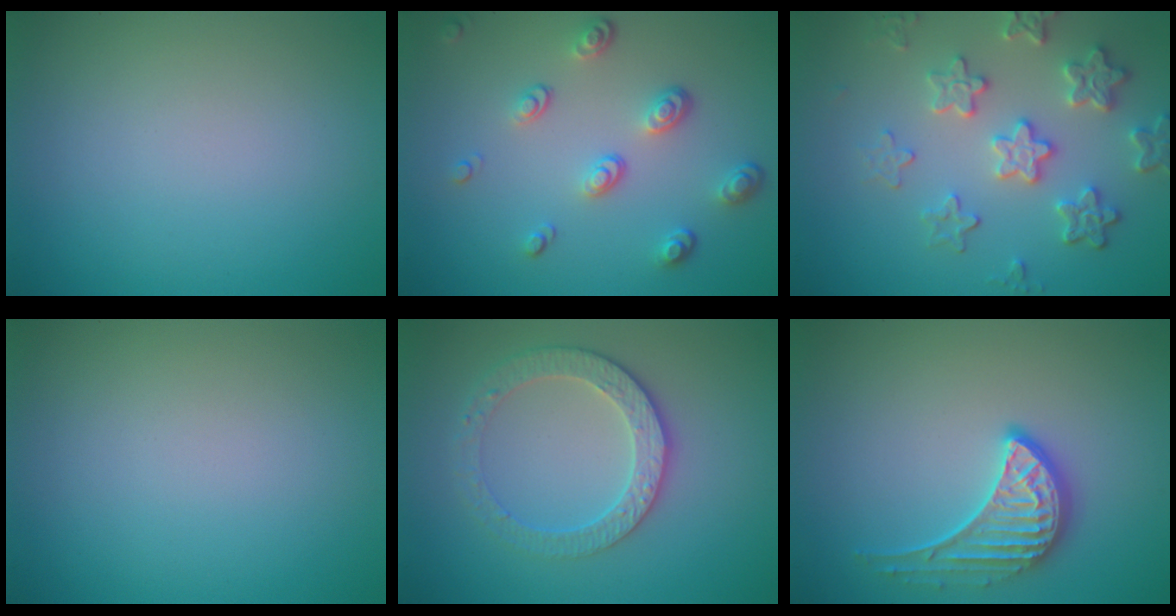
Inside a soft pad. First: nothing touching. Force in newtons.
{"total": 3.5, "press": 2.5, "slide": 2.4}
{"total": 4.8, "press": 4.0, "slide": 2.6}
{"total": 0.0}
{"total": 3.3, "press": 3.1, "slide": 1.2}
{"total": 3.5, "press": 3.1, "slide": 1.5}